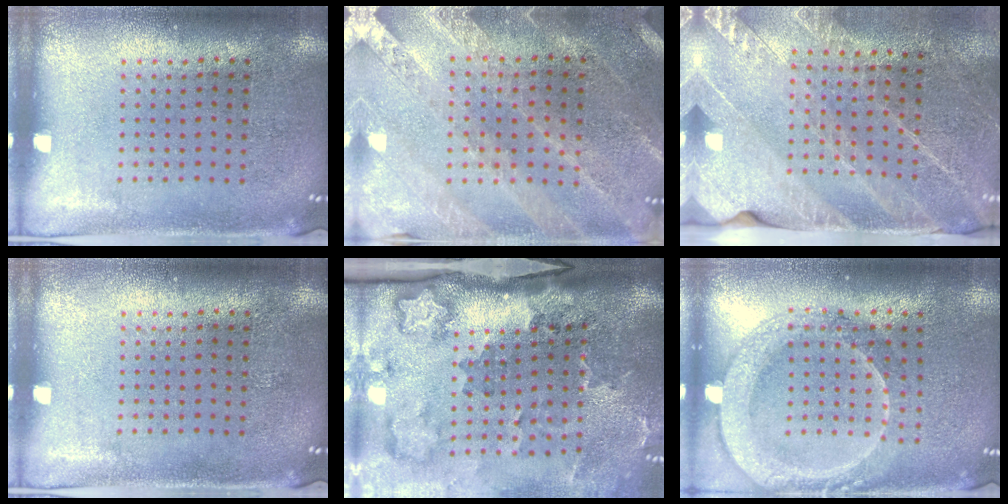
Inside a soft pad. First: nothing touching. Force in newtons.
{"total": 1.0, "press": 1.0, "slide": 0.3}
{"total": 2.6, "press": 2.5, "slide": 0.4}
{"total": 0.0}
{"total": 3.8, "press": 2.5, "slide": 2.9}
{"total": 2.0, "press": 1.8, "slide": 0.7}